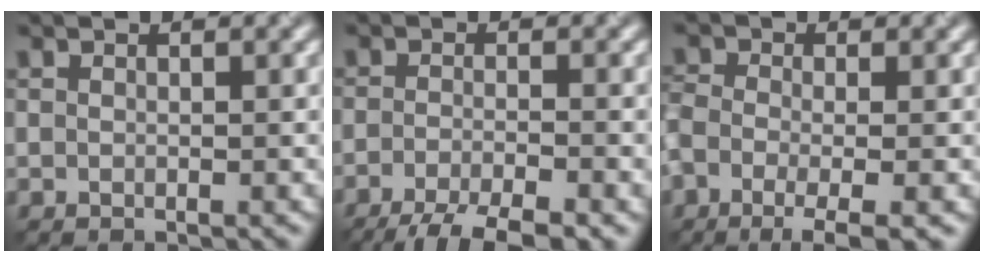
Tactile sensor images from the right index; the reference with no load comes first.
{"total": 6.5, "force": [-4.6, 1.4, 4.3], "torque": [-0.065, -0.009, -0.085]}
{"total": 4.4, "force": [-2.1, 1.7, 3.5], "torque": [-0.074, -0.004, -0.048]}